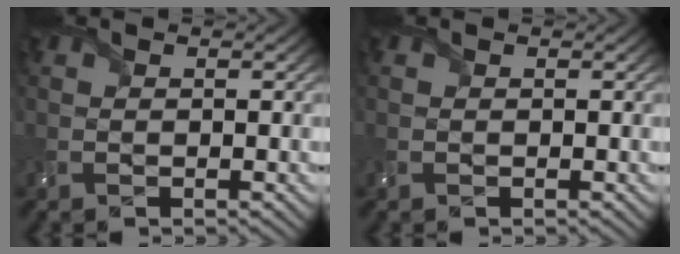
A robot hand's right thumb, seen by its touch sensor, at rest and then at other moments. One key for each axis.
{"total": 0.0}